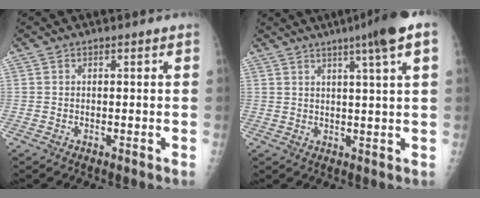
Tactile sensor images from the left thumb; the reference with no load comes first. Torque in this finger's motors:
{"motor_torque": [2.73, 1.73, 0.91, -1.85, 0.58]}